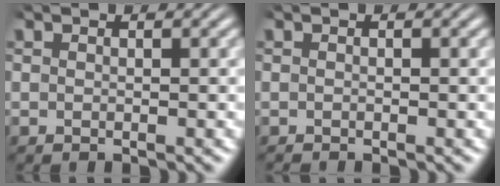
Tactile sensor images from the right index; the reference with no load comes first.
{"total": 0.5, "force": [-0.5, -0.2, 0.0], "torque": [-0.005, -0.006, -0.007]}